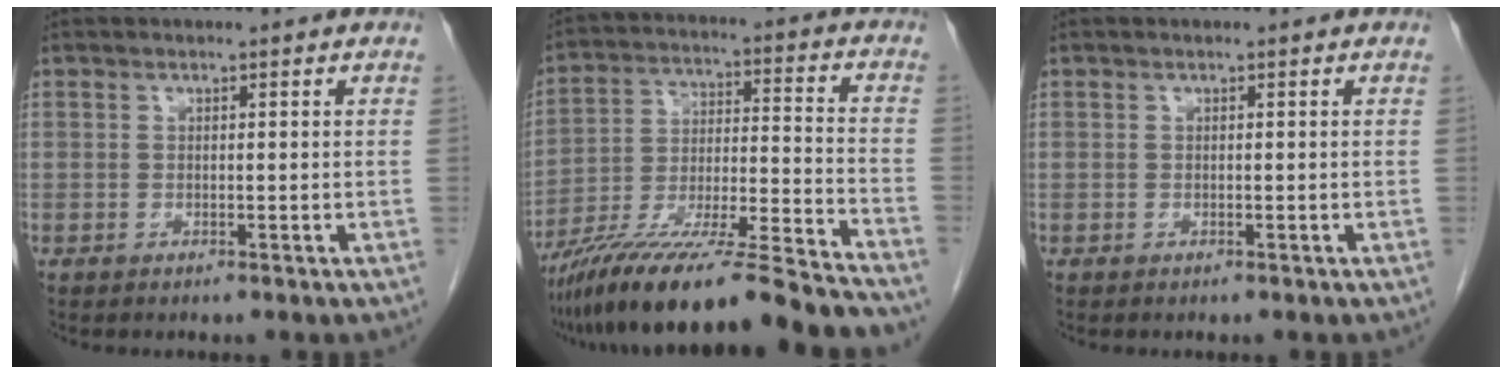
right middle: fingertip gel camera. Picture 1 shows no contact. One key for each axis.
{"total": 22.5, "fx": -19.2, "fy": -0.4, "fz": 11.9, "tx": -0.194, "ty": -0.024, "tz": -0.324}
{"total": 0.0}